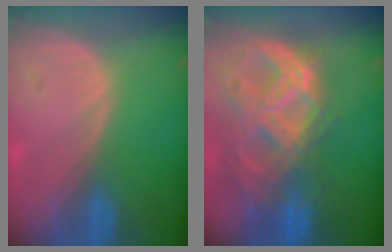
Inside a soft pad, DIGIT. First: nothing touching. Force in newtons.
{"total": 11.4, "press": 9.7, "slide": 6.1}